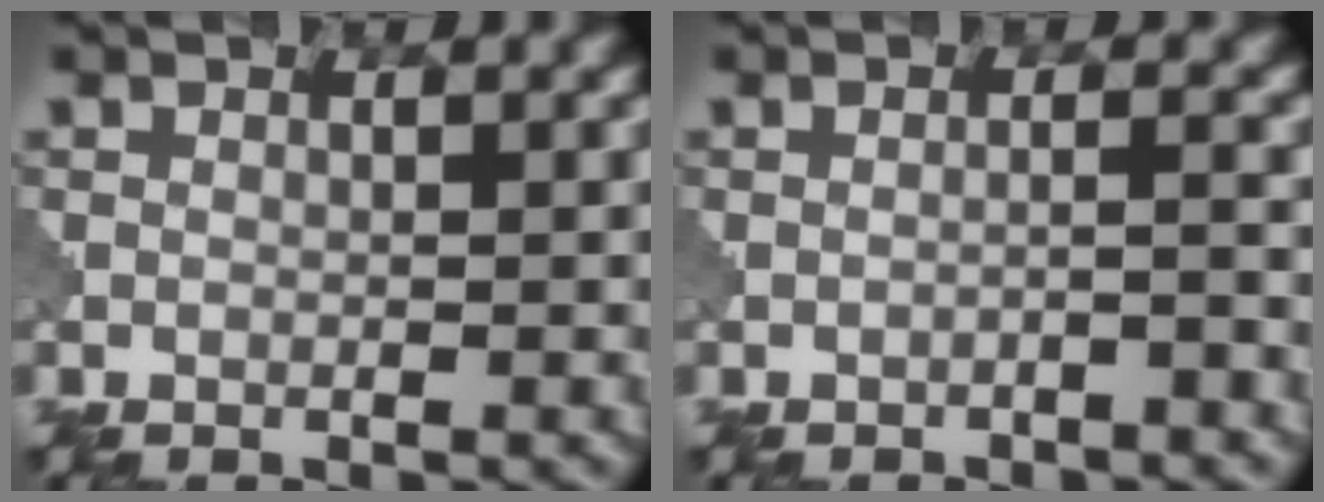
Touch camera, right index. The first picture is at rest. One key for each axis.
{"total": 1.3, "fx": -0.9, "fy": 0.1, "fz": 1.0, "tx": -0.008, "ty": 0.014, "tz": -0.022}